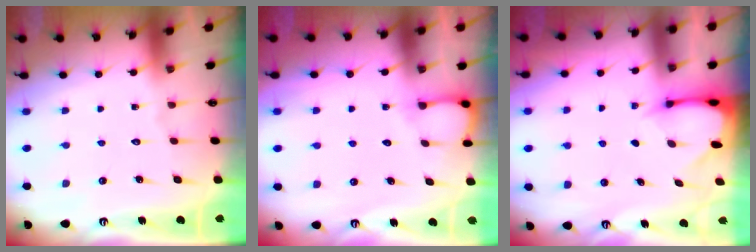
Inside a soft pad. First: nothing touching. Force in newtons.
{"total": 2.6, "press": 2.6, "slide": 0.3}
{"total": 2.6, "press": 2.5, "slide": 0.3}